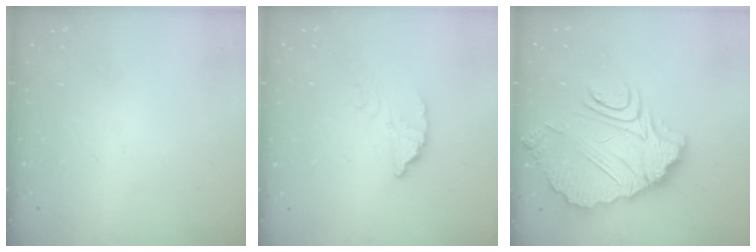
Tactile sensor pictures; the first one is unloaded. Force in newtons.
{"total": 2.4, "press": 2.4, "slide": 0.3}
{"total": 15.4, "press": 15.3, "slide": 1.6}